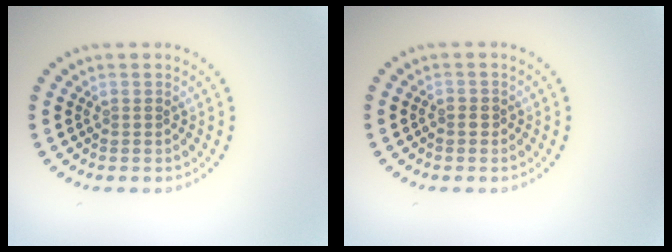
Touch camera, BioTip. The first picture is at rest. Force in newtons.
{"total": 0.6, "press": 0.6, "slide": 0.3}